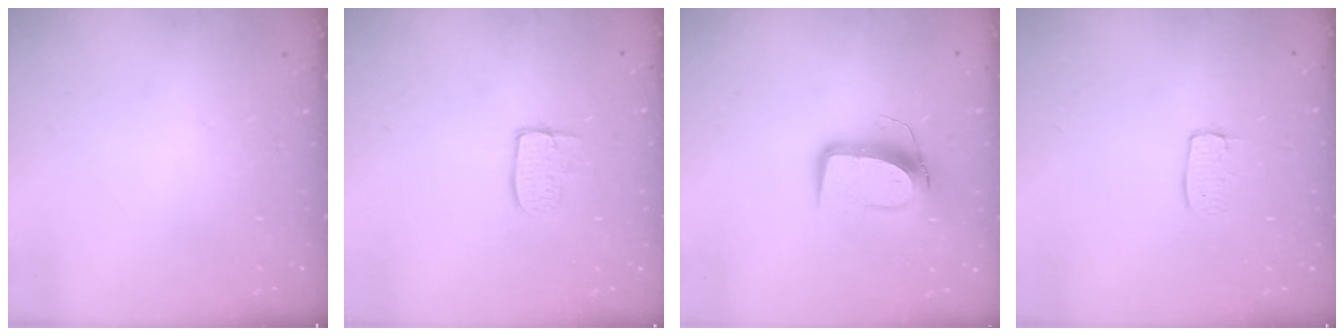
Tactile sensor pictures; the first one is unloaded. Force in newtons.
{"total": 6.7, "press": 6.7, "slide": 0.4}
{"total": 10.8, "press": 10.8, "slide": 0.7}
{"total": 5.8, "press": 5.8, "slide": 0.3}